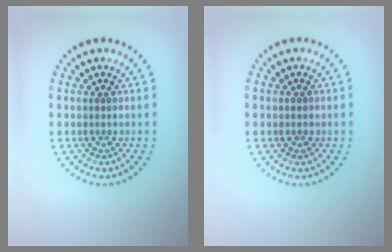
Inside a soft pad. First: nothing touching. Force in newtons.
{"total": 0.8, "press": 0.8, "slide": 0.1}